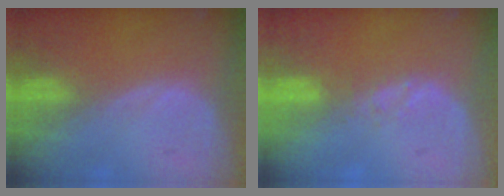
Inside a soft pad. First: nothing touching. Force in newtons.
{"total": 1.4, "press": 1.4, "slide": 0.2}